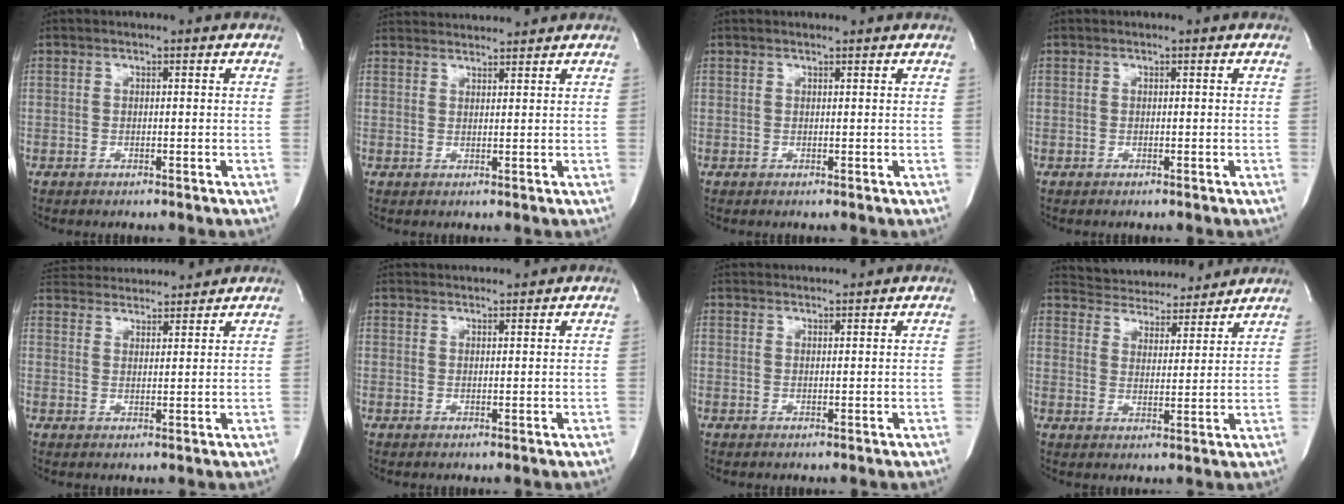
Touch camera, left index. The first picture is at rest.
{"total": 7.2, "force": [7.1, 0.2, 1.2], "torque": [-0.024, 0.030, 0.107]}
{"total": 1.4, "force": [1.4, 0.1, 0.3], "torque": [-0.009, 0.009, 0.020]}
{"total": 0.0}
{"total": 12.6, "force": [12.0, 1.8, 3.4], "torque": [-0.068, 0.035, 0.187]}
{"total": 5.6, "force": [5.6, 0.0, 0.7], "torque": [-0.015, 0.030, 0.080]}
{"total": 5.4, "force": [5.4, 0.0, 0.7], "torque": [-0.015, 0.030, 0.077]}
{"total": 15.6, "force": [14.6, 3.9, 3.7], "torque": [-0.060, 0.019, 0.214]}